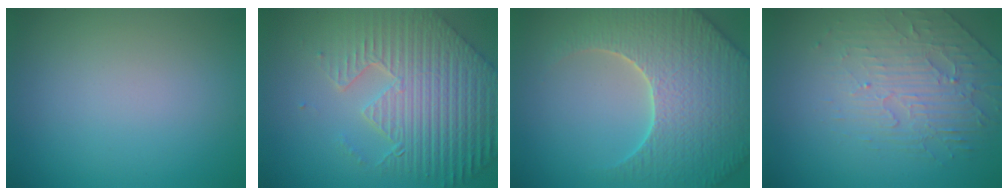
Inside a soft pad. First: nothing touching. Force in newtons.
{"total": 9.3, "press": 6.5, "slide": 6.6}
{"total": 7.7, "press": 7.4, "slide": 2.2}
{"total": 2.8, "press": 2.3, "slide": 1.6}